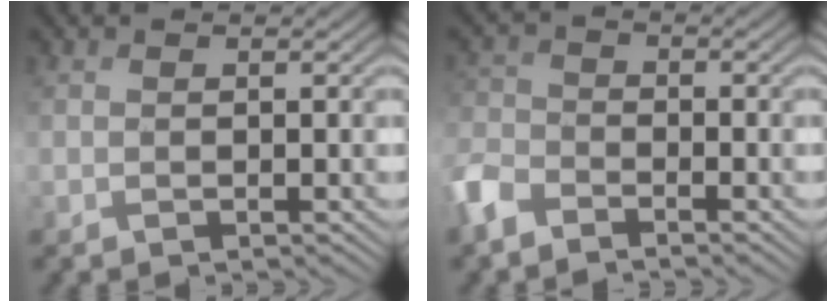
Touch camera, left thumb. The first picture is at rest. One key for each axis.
{"total": 5.0, "fx": -3.7, "fy": 2.5, "fz": 2.2, "tx": -0.057, "ty": -0.003, "tz": -0.094}